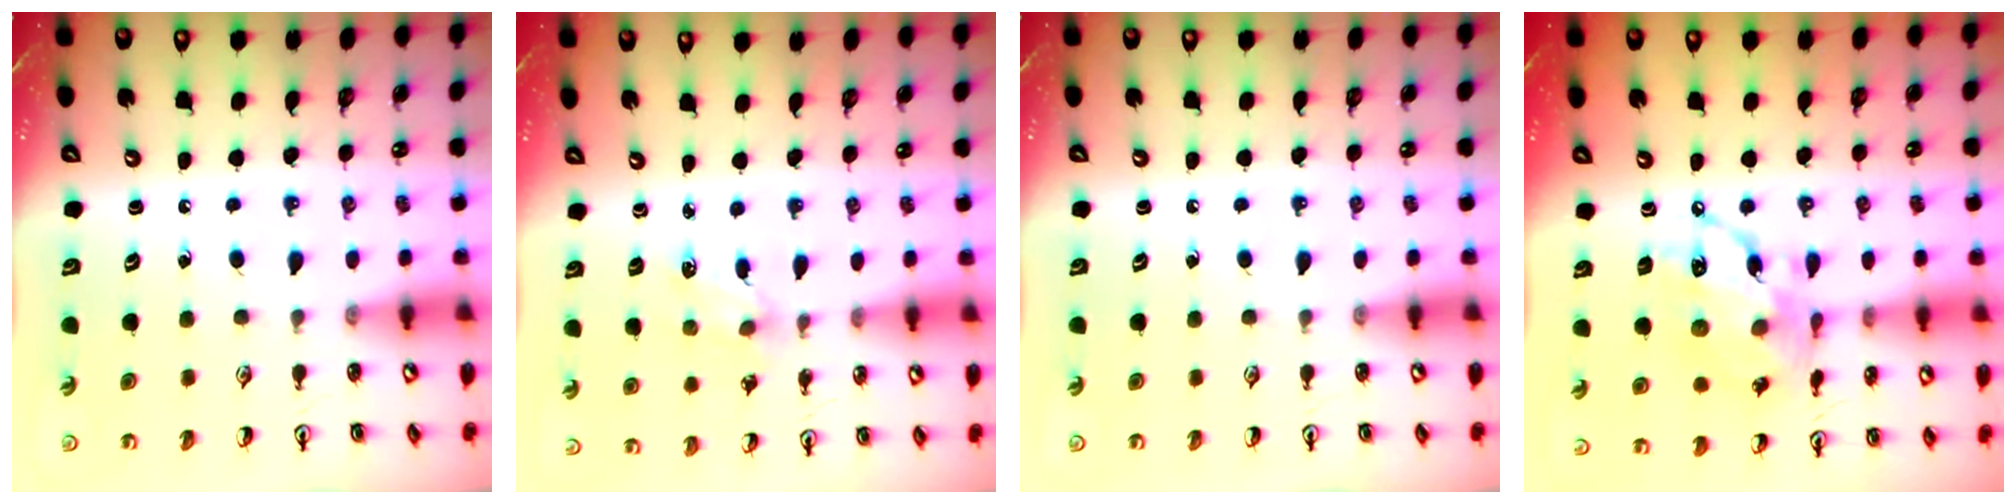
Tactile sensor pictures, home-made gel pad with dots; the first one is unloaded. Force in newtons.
{"total": 2.9, "press": 2.9, "slide": 0.4}
{"total": 0.0}
{"total": 14.6, "press": 14.5, "slide": 1.4}